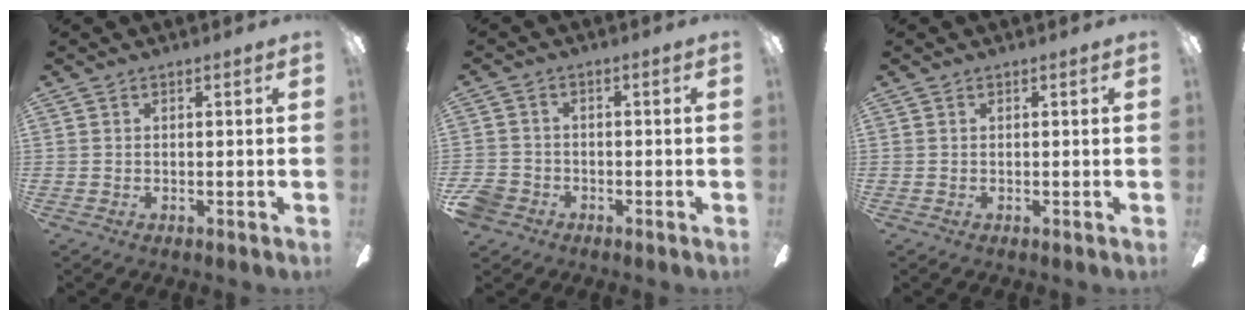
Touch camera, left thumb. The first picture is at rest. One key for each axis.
{"total": 4.4, "fx": -2.4, "fy": 3.5, "fz": 1.3, "tx": -0.039, "ty": 0.012, "tz": -0.047}
{"total": 0.0}